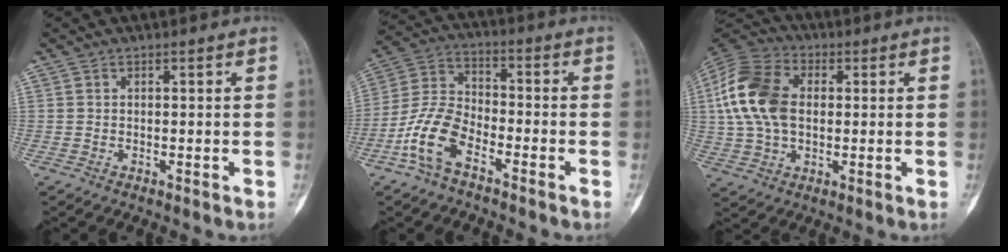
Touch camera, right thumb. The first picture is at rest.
{"total": 10.2, "force": [-5.5, 5.2, 6.8], "torque": [-0.144, 0.039, -0.115]}
{"total": 15.6, "force": [1.7, 10.4, 11.5], "torque": [-0.223, 0.020, 0.026]}